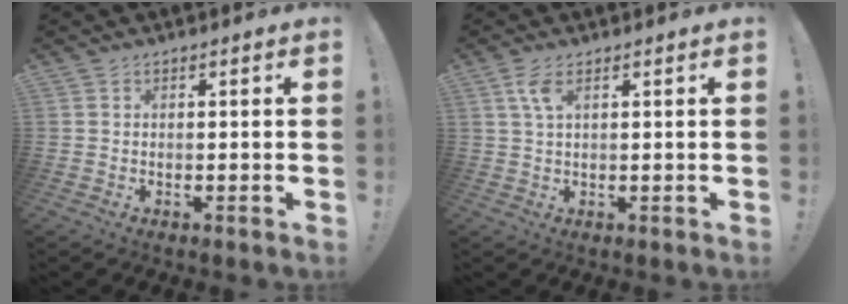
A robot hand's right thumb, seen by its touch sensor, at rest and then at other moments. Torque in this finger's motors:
{"motor_torque": [1.07, 0.59, 0.85, -0.49, 0.27]}